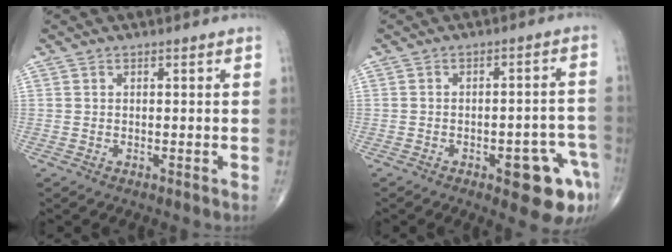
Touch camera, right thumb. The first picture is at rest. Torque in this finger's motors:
{"motor_torque": [1.34, 1.19, 0.08, -0.20, 0.19]}